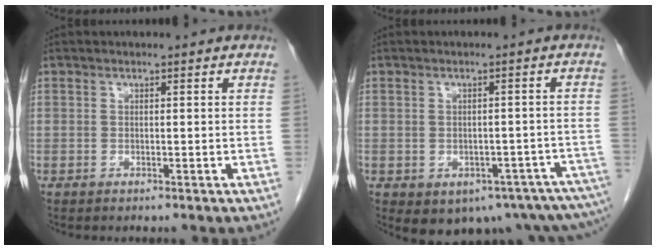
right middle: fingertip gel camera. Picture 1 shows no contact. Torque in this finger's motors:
{"motor_torque": [1.07, -1.07, 0.41, 0.05]}